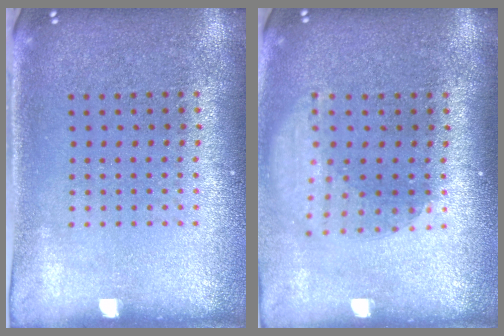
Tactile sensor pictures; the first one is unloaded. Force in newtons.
{"total": 1.9, "press": 1.4, "slide": 1.2}